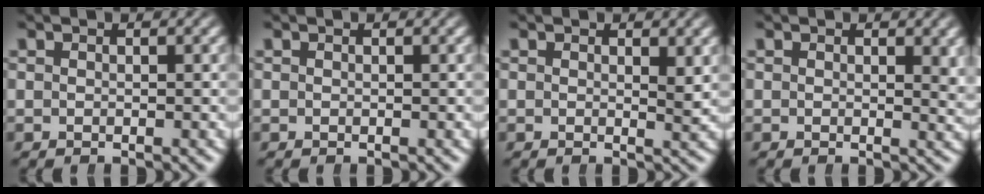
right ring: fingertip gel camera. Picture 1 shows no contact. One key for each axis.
{"total": 0.0}
{"total": 1.0, "fx": 0.8, "fy": 0.0, "fz": 0.6, "tx": -0.009, "ty": -0.010, "tz": 0.012}
{"total": 1.2, "fx": 0.7, "fy": 0.3, "fz": 1.0, "tx": -0.008, "ty": -0.010, "tz": 0.010}